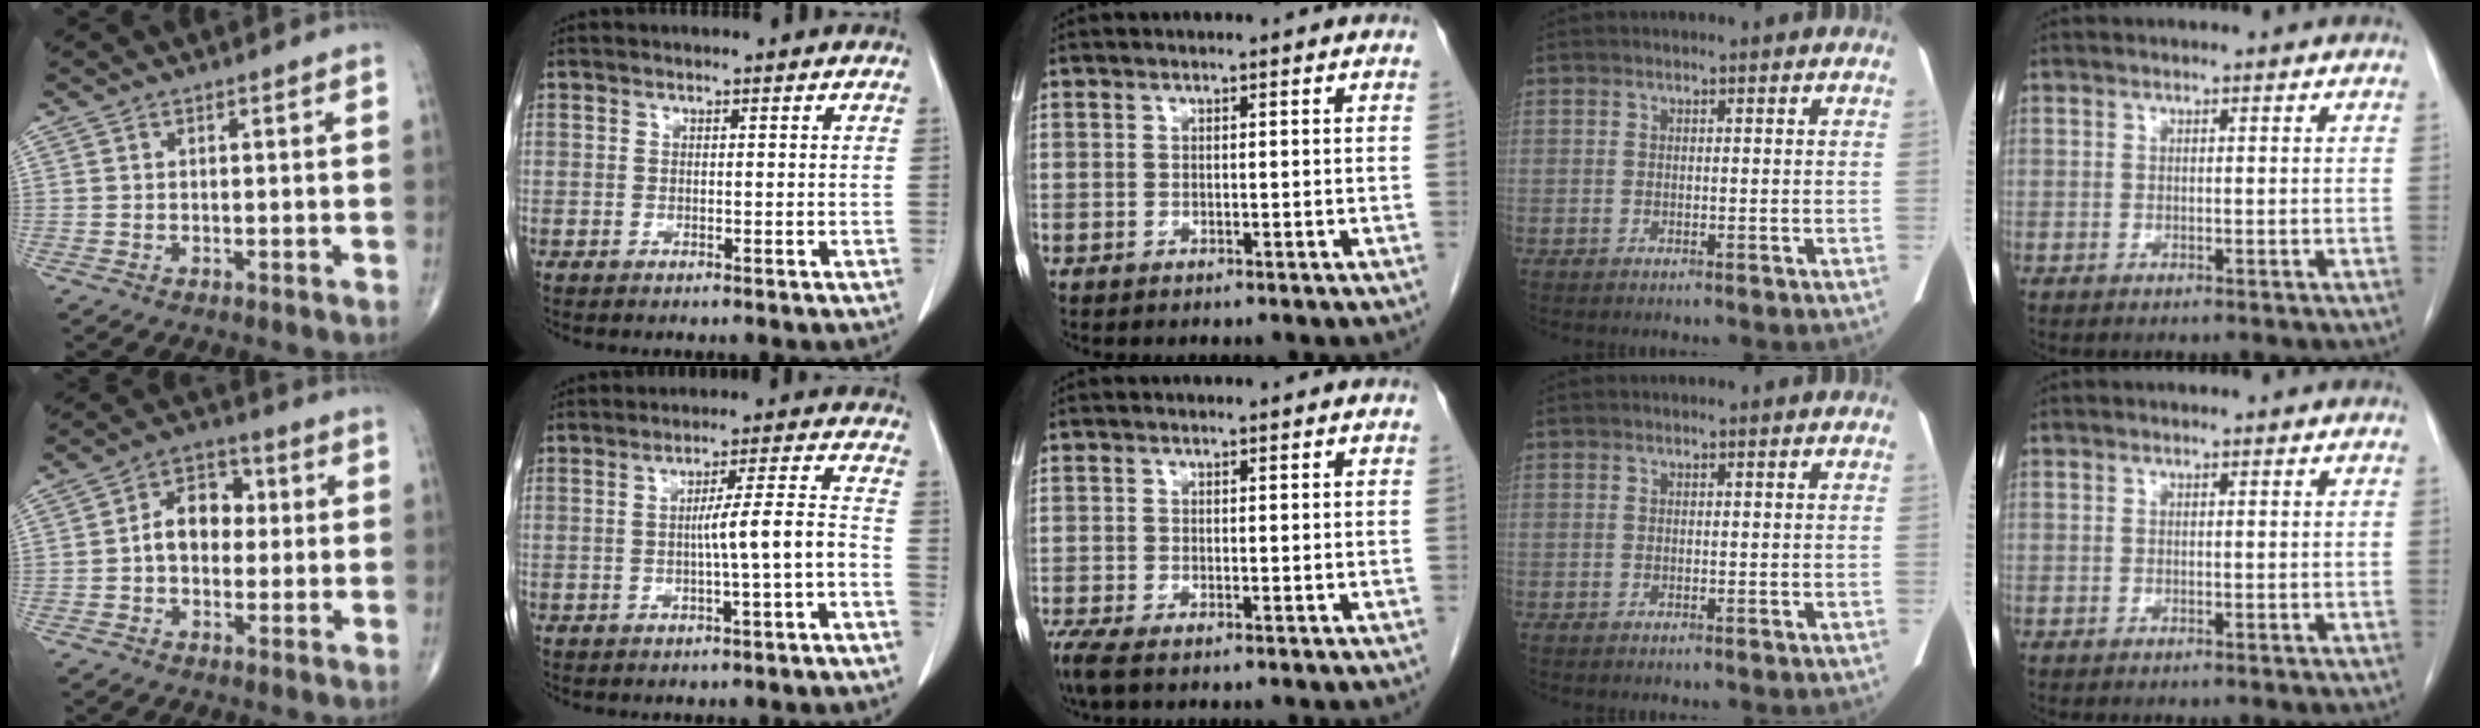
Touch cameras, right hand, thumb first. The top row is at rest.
{"thumb": {"total": 8.4, "force": [0.1, 6.1, 5.8], "torque": [-0.068, 0.026, -0.009]}, "index": {"total": 6.3, "force": [-1.7, -0.5, 6.0], "torque": [-0.092, 0.014, -0.023]}, "middle": {"total": 2.8, "force": [-1.9, 0.6, 1.9], "torque": [-0.043, -0.011, -0.038]}}